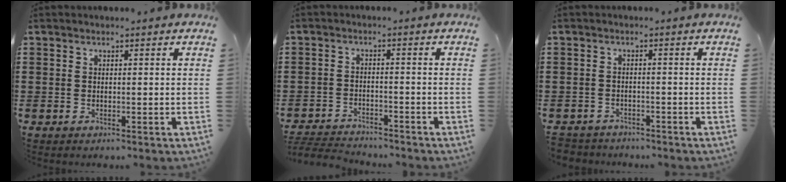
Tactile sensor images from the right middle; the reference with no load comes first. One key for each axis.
{"total": 3.2, "fx": -3.2, "fy": 0.4, "fz": 0.1, "tx": -0.014, "ty": -0.003, "tz": -0.072}
{"total": 2.1, "fx": -2.0, "fy": 0.4, "fz": -0.3, "tx": -0.002, "ty": -0.001, "tz": -0.046}